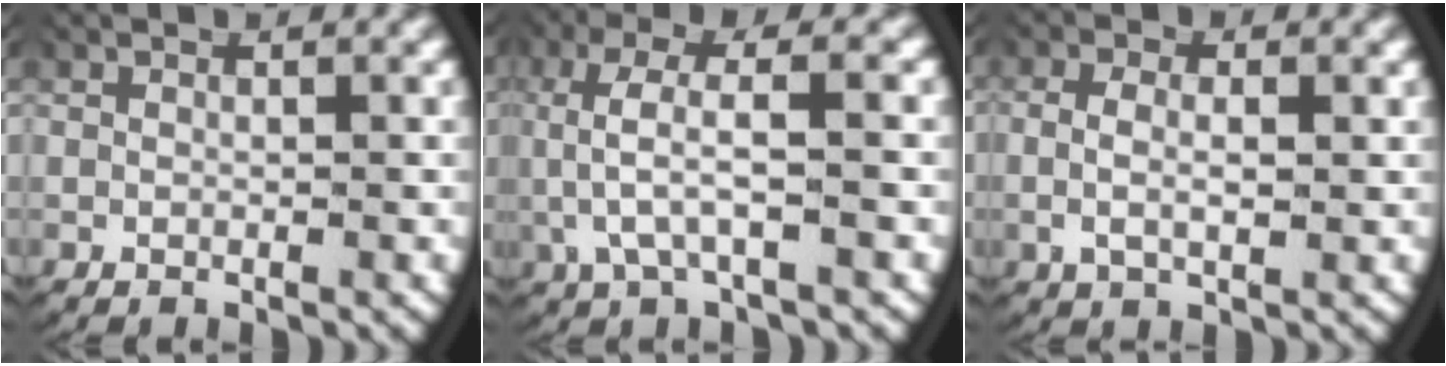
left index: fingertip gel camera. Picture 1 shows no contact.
{"total": 5.0, "force": [0.8, 2.1, 4.5], "torque": [-0.106, 0.005, 0.014]}
{"total": 2.7, "force": [0.0, 1.3, 2.4], "torque": [-0.058, -0.010, 0.006]}